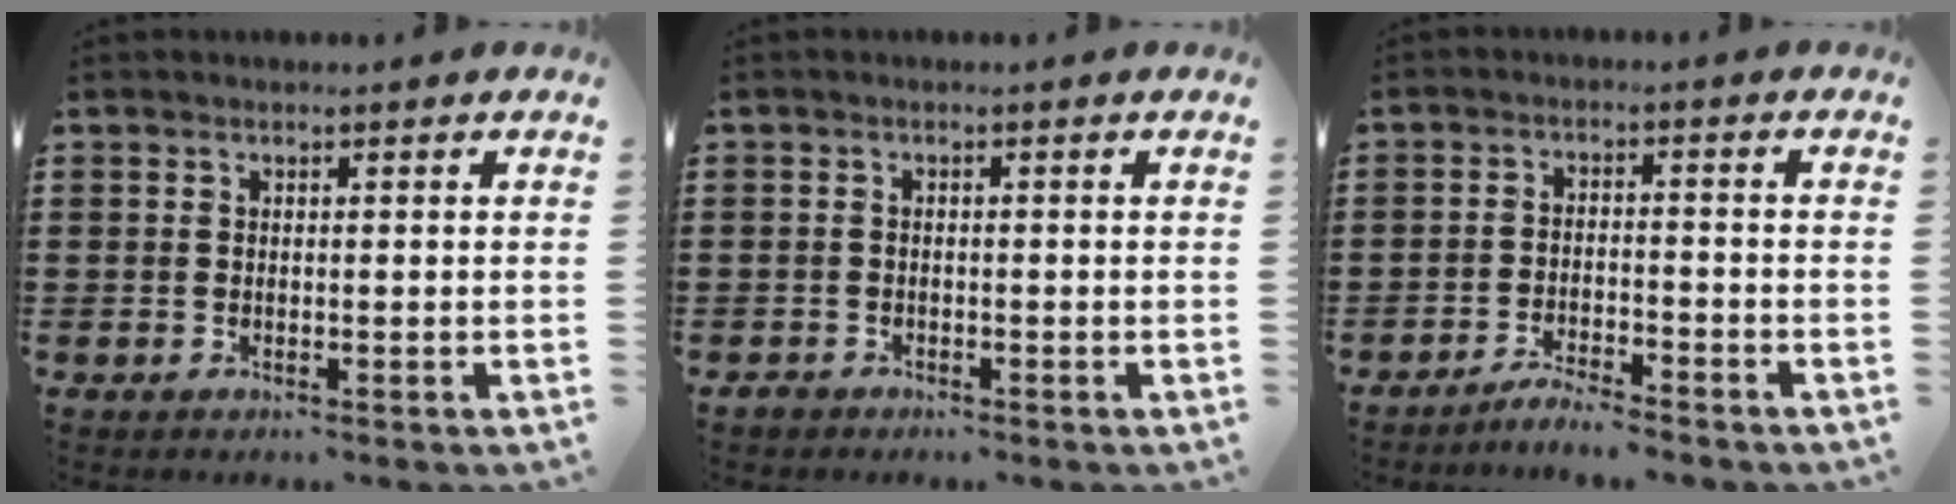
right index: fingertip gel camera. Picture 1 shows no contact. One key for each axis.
{"total": 1.1, "fx": -1.0, "fy": 0.3, "fz": 0.0, "tx": -0.003, "ty": 0.001, "tz": -0.022}
{"total": 3.4, "fx": -3.3, "fy": -0.2, "fz": 0.5, "tx": -0.013, "ty": 0.003, "tz": -0.068}